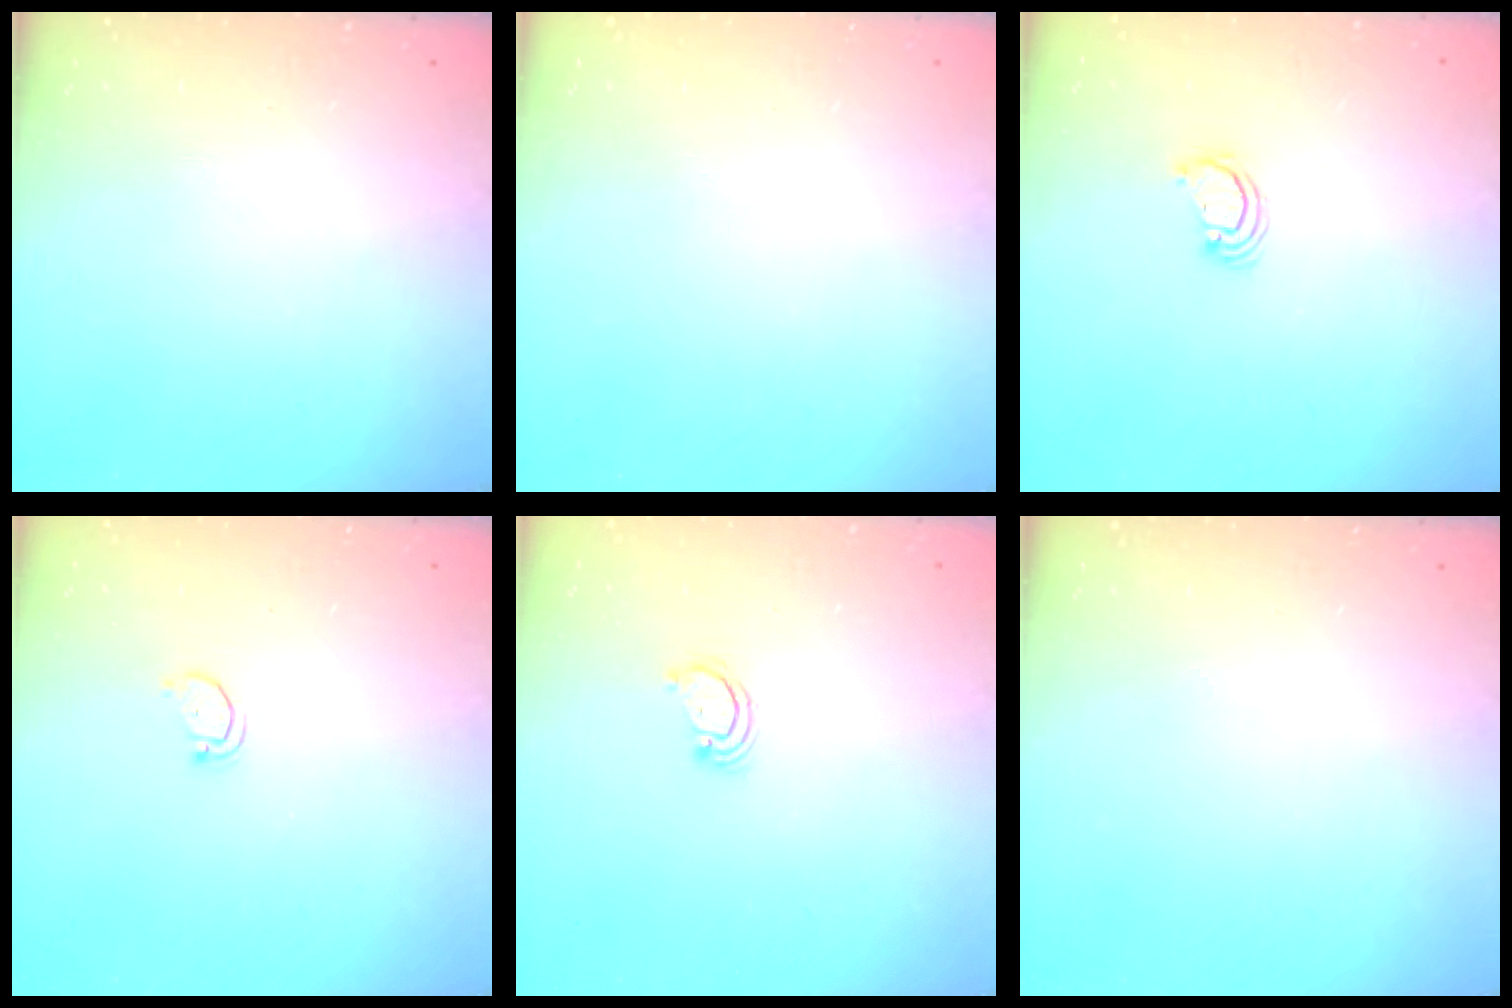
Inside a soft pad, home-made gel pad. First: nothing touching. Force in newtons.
{"total": 0.0}
{"total": 2.6, "press": 2.6, "slide": 0.2}
{"total": 1.8, "press": 1.8, "slide": 0.1}
{"total": 1.7, "press": 1.7, "slide": 0.1}
{"total": 0.0}